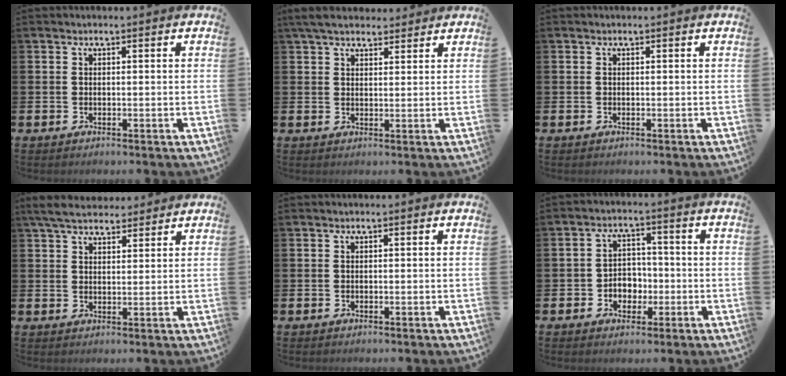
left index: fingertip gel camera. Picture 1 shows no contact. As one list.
[{"total": 5.1, "force": [4.5, 1.8, 1.7], "torque": [-0.043, -0.009, 0.084]}, {"total": 0.0}, {"total": 5.5, "force": [5.0, 1.6, 1.6], "torque": [-0.053, -0.012, 0.094]}, {"total": 0.0}, {"total": 3.7, "force": [-1.3, 3.2, 1.4], "torque": [-0.026, 0.003, -0.034]}]